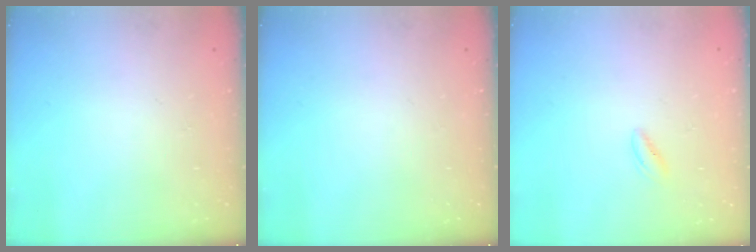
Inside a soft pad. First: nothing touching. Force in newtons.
{"total": 0.0}
{"total": 1.0, "press": 0.9, "slide": 0.5}